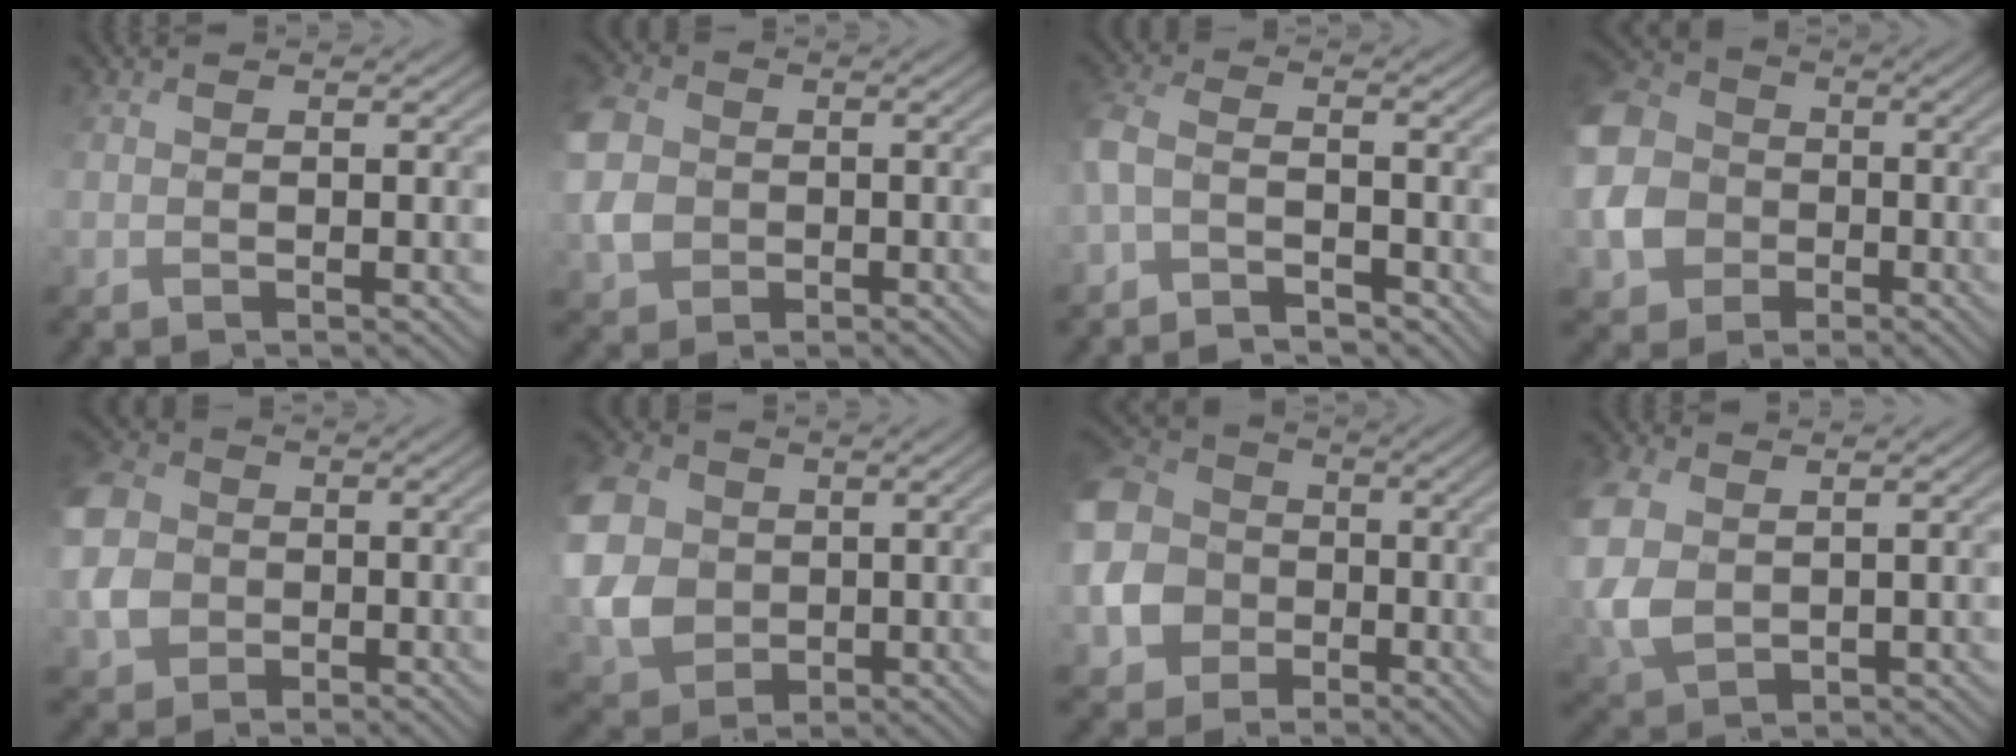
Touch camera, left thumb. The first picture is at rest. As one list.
[{"total": 6.0, "force": [0.0, 5.3, 2.8], "torque": [-0.091, 0.005, -0.011]}, {"total": 3.0, "force": [-2.4, 1.5, 1.2], "torque": [-0.037, 0.002, -0.054]}, {"total": 9.9, "force": [-1.7, 8.6, 4.5], "torque": [-0.159, -0.016, -0.034]}, {"total": 6.7, "force": [-0.6, 5.9, 3.1], "torque": [-0.098, 0.003, -0.023]}, {"total": 9.5, "force": [1.7, 8.1, 4.7], "torque": [-0.148, 0.009, 0.031]}, {"total": 11.2, "force": [-2.1, 10.1, 4.4], "torque": [-0.170, -0.017, -0.057]}, {"total": 6.7, "force": [2.4, 4.6, 4.2], "torque": [-0.144, 0.009, 0.051]}]